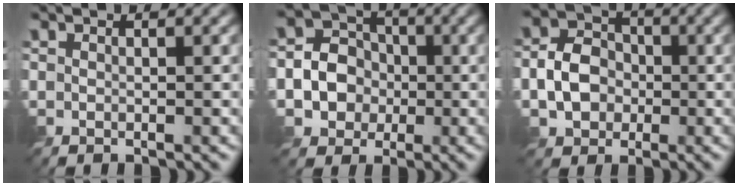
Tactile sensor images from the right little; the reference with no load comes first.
{"total": 5.3, "force": [-1.1, 4.8, 2.1], "torque": [-0.019, 0.008, -0.039]}
{"total": 4.6, "force": [-1.3, 3.8, 2.3], "torque": [-0.038, 0.005, -0.031]}